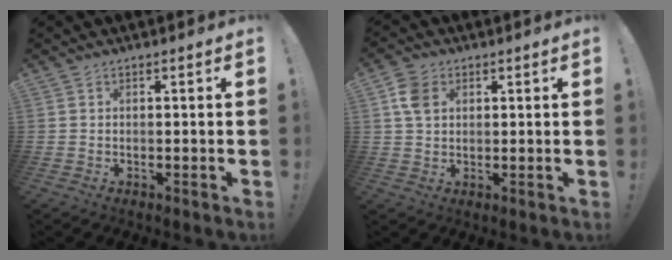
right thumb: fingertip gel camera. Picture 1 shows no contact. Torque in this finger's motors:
{"motor_torque": [0.04, 0.07, 0.13, 0.04, 0.02]}